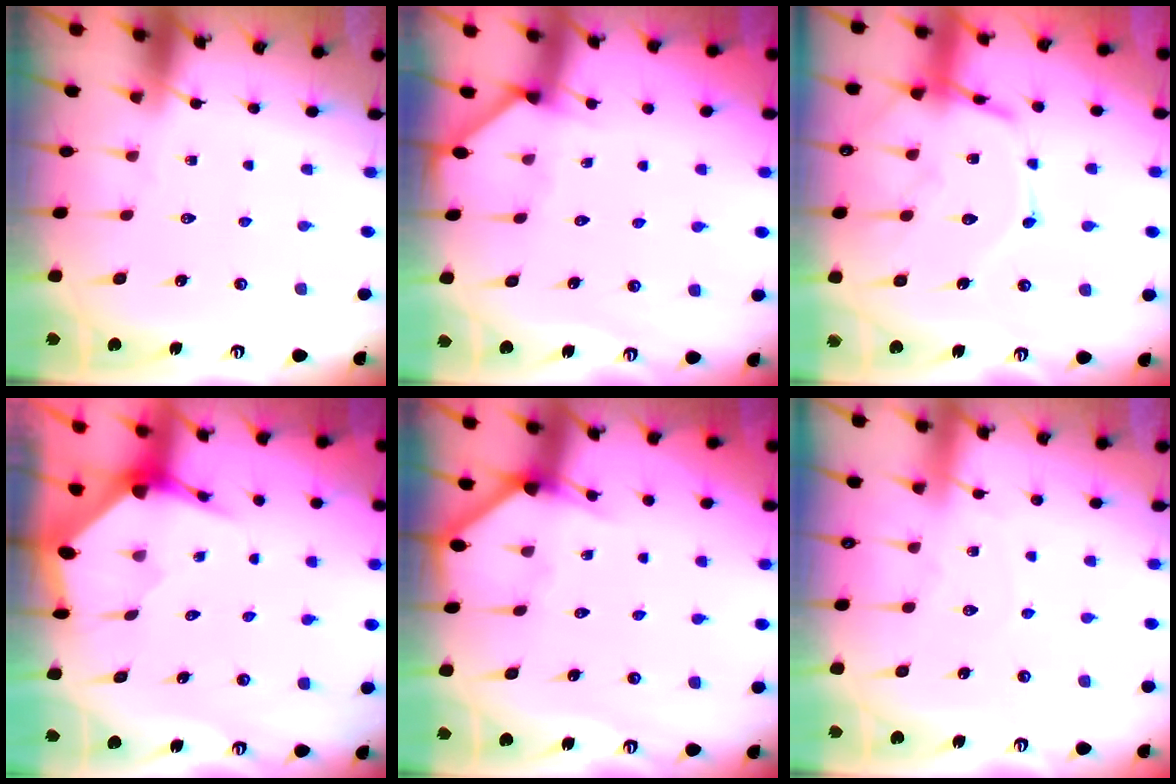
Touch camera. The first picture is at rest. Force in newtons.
{"total": 2.2, "press": 2.2, "slide": 0.3}
{"total": 15.6, "press": 15.6, "slide": 1.2}
{"total": 3.5, "press": 3.5, "slide": 0.5}
{"total": 4.9, "press": 4.8, "slide": 0.4}
{"total": 4.2, "press": 4.2, "slide": 0.3}